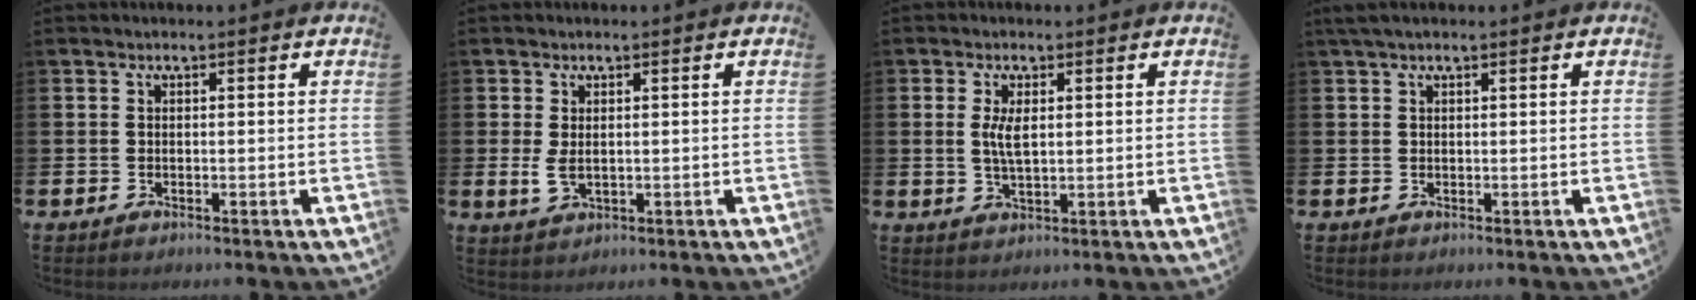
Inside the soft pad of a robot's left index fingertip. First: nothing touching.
{"total": 2.4, "force": [0.5, 1.2, 2.1], "torque": [-0.036, 0.000, 0.007]}
{"total": 3.4, "force": [0.9, 1.2, 3.0], "torque": [-0.050, 0.001, 0.011]}
{"total": 1.5, "force": [1.0, 0.4, 1.1], "torque": [-0.021, 0.004, 0.016]}